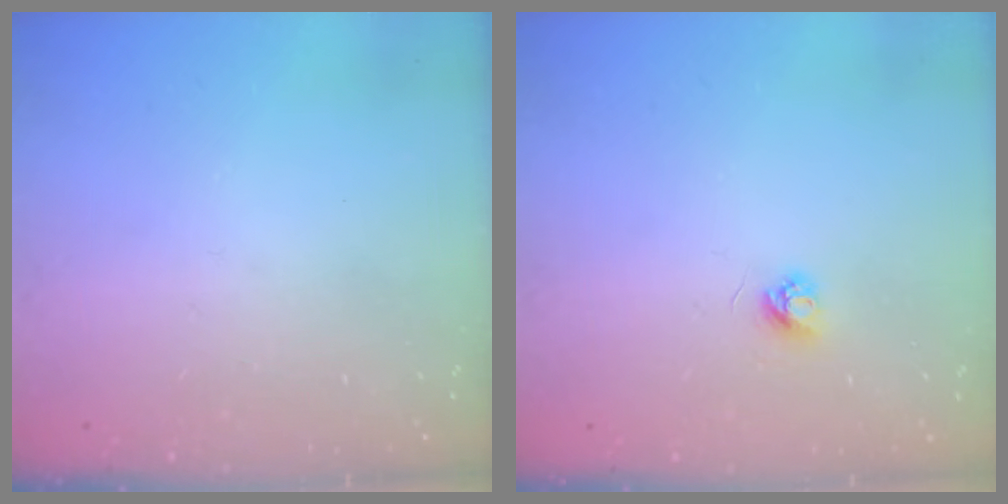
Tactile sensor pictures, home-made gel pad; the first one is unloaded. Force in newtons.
{"total": 3.2, "press": 3.2, "slide": 0.3}